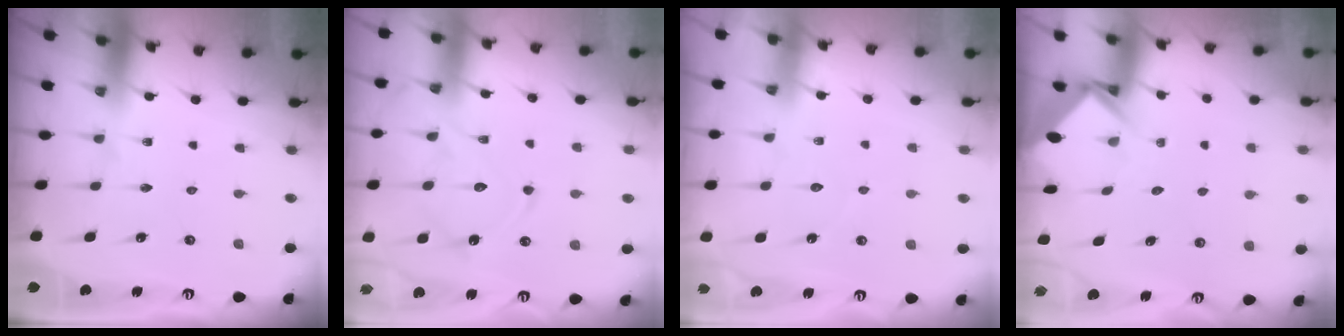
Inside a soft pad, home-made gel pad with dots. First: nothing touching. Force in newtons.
{"total": 13.8, "press": 13.8, "slide": 1.2}
{"total": 4.8, "press": 4.8, "slide": 0.6}
{"total": 3.9, "press": 3.9, "slide": 0.3}